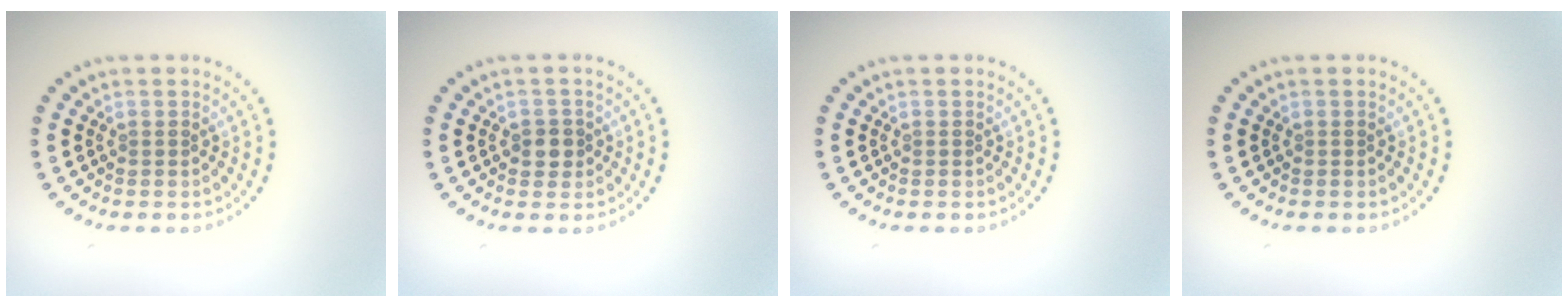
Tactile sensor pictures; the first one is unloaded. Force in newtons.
{"total": 1.6, "press": 1.5, "slide": 0.5}
{"total": 0.0}
{"total": 0.0}